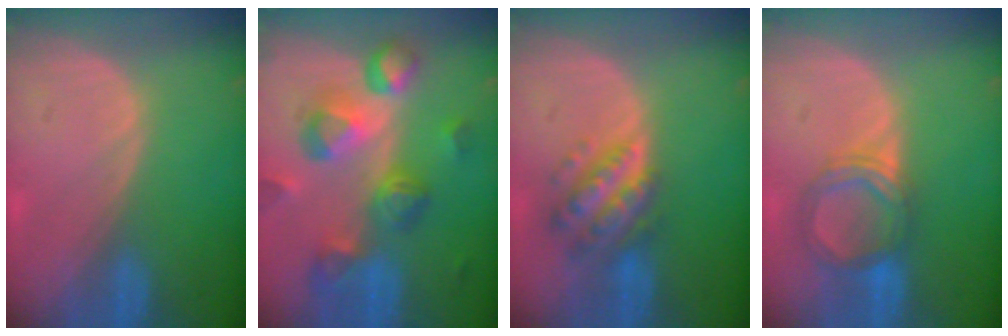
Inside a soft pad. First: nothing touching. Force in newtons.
{"total": 10.6, "press": 9.4, "slide": 4.7}
{"total": 6.7, "press": 6.6, "slide": 0.3}
{"total": 5.5, "press": 5.4, "slide": 1.2}